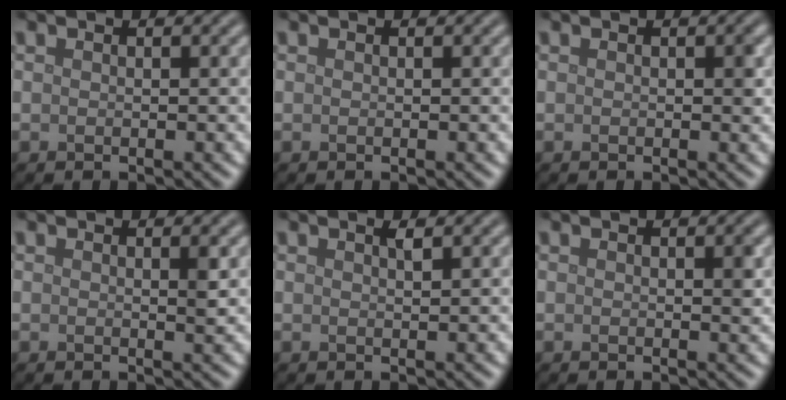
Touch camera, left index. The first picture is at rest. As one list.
[{"total": 0.0}, {"total": 0.7, "force": [0.1, 0.5, 0.6], "torque": [-0.004, -0.003, 0.000]}, {"total": 0.7, "force": [0.2, 0.0, 0.7], "torque": [-0.009, -0.002, 0.002]}, {"total": 0.7, "force": [0.5, 0.1, 0.5], "torque": [-0.009, 0.000, 0.008]}, {"total": 0.7, "force": [0.1, 0.1, 0.7], "torque": [-0.006, -0.002, 0.001]}]